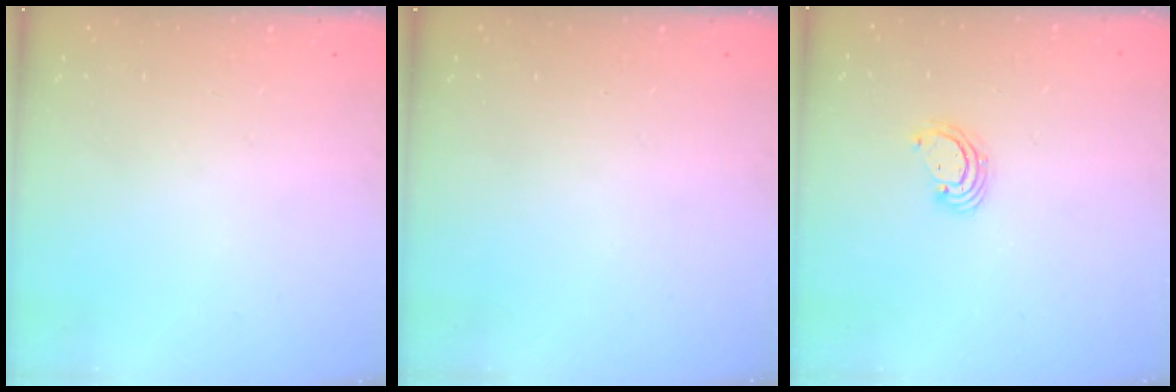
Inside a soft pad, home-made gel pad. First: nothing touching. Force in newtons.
{"total": 0.0}
{"total": 3.3, "press": 3.3, "slide": 0.2}